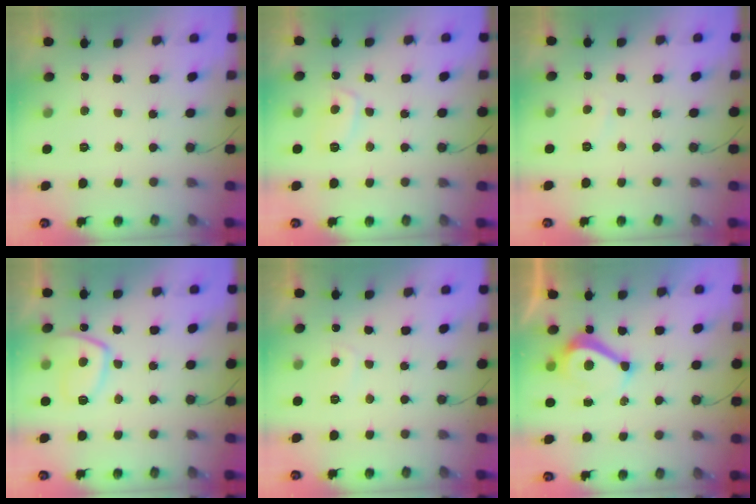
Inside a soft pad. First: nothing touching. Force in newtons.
{"total": 5.0, "press": 4.9, "slide": 1.0}
{"total": 1.5, "press": 1.4, "slide": 0.6}
{"total": 10.4, "press": 10.4, "slide": 1.3}
{"total": 2.1, "press": 2.0, "slide": 0.6}
{"total": 7.7, "press": 7.6, "slide": 0.9}